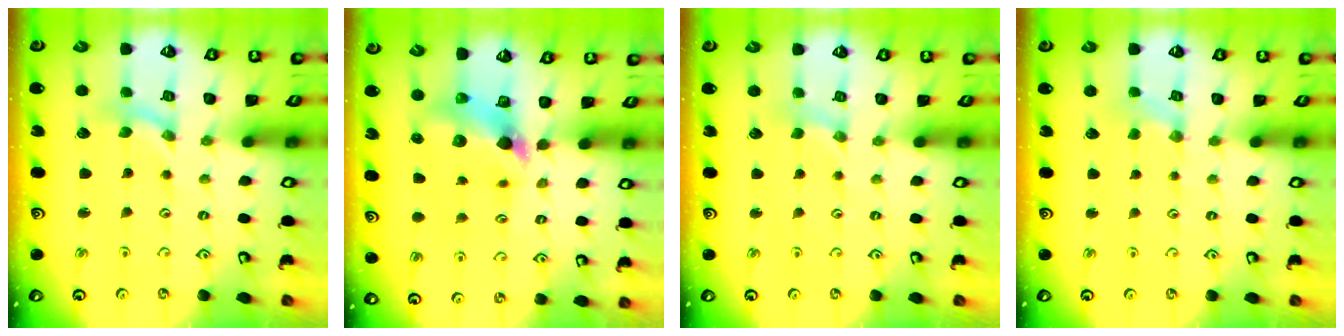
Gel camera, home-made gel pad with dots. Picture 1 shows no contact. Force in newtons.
{"total": 5.9, "press": 5.9, "slide": 0.9}
{"total": 0.8, "press": 0.7, "slide": 0.3}
{"total": 0.9, "press": 0.9, "slide": 0.2}